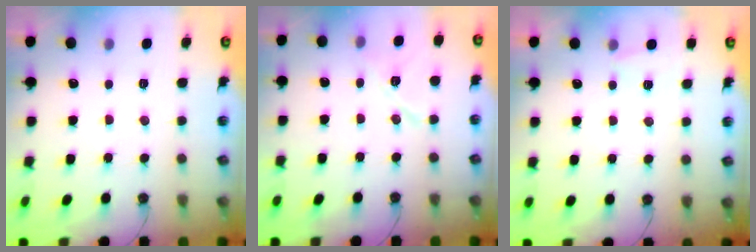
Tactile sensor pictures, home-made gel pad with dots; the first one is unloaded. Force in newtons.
{"total": 9.8, "press": 8.7, "slide": 4.7}
{"total": 1.7, "press": 1.6, "slide": 0.4}